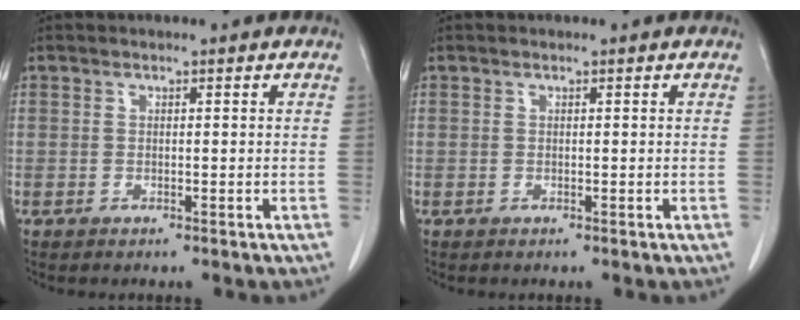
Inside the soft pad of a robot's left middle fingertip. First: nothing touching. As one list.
[{"total": 0.0}]